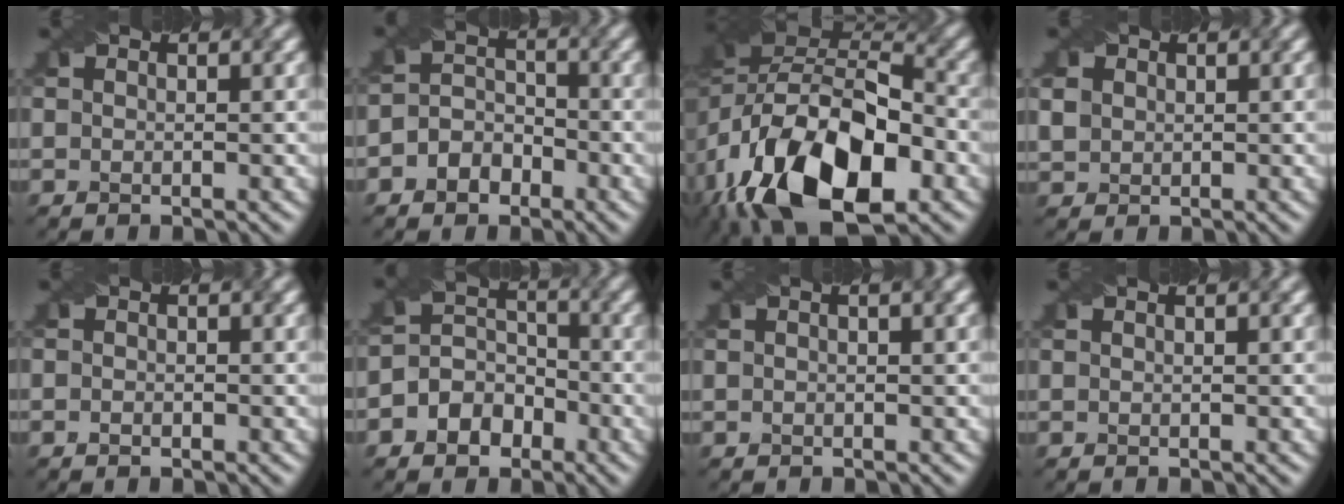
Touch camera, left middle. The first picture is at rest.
{"total": 3.1, "force": [-1.6, 2.4, 1.3], "torque": [-0.021, 0.006, -0.031]}
{"total": 17.3, "force": [-6.9, 9.2, 13.0], "torque": [-0.243, 0.001, -0.122]}
{"total": 1.9, "force": [0.6, 1.7, 0.6], "torque": [-0.018, 0.001, 0.012]}
{"total": 0.8, "force": [-0.3, 0.5, 0.6], "torque": [-0.006, -0.003, -0.004]}
{"total": 4.3, "force": [-2.1, 3.3, 1.8], "torque": [-0.015, 0.005, -0.045]}
{"total": 1.9, "force": [0.7, 0.6, 1.6], "torque": [-0.017, 0.001, 0.000]}
{"total": 0.5, "force": [0.3, 0.1, 0.4], "torque": [-0.008, 0.003, 0.002]}